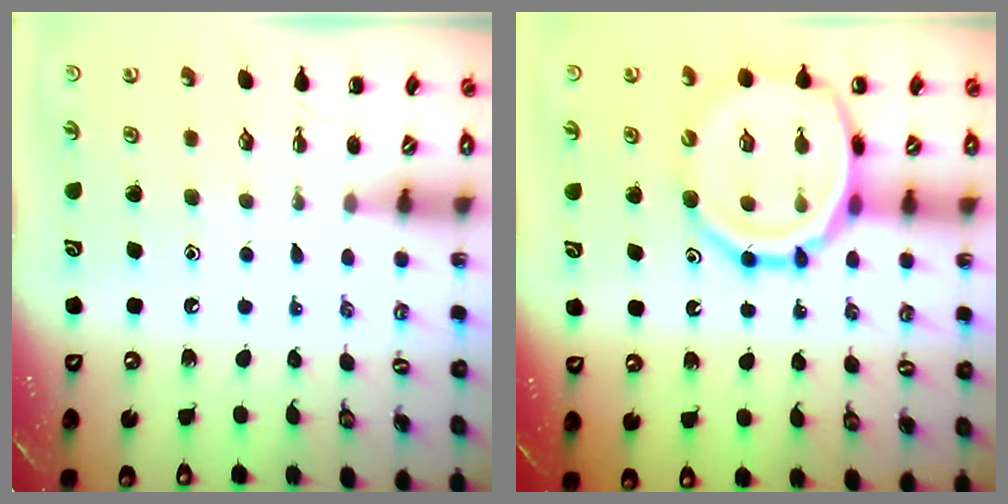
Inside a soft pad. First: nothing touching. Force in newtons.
{"total": 18.0, "press": 17.6, "slide": 3.9}